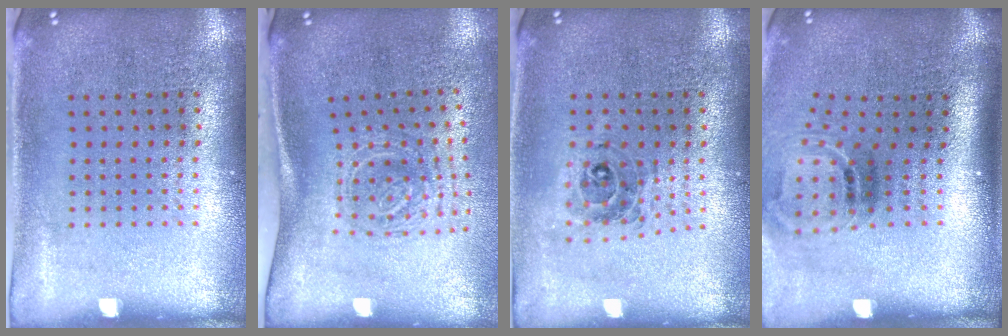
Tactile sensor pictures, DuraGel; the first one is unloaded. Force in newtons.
{"total": 1.9, "press": 1.3, "slide": 1.4}
{"total": 0.7, "press": 0.7, "slide": 0.1}
{"total": 1.8, "press": 1.1, "slide": 1.5}